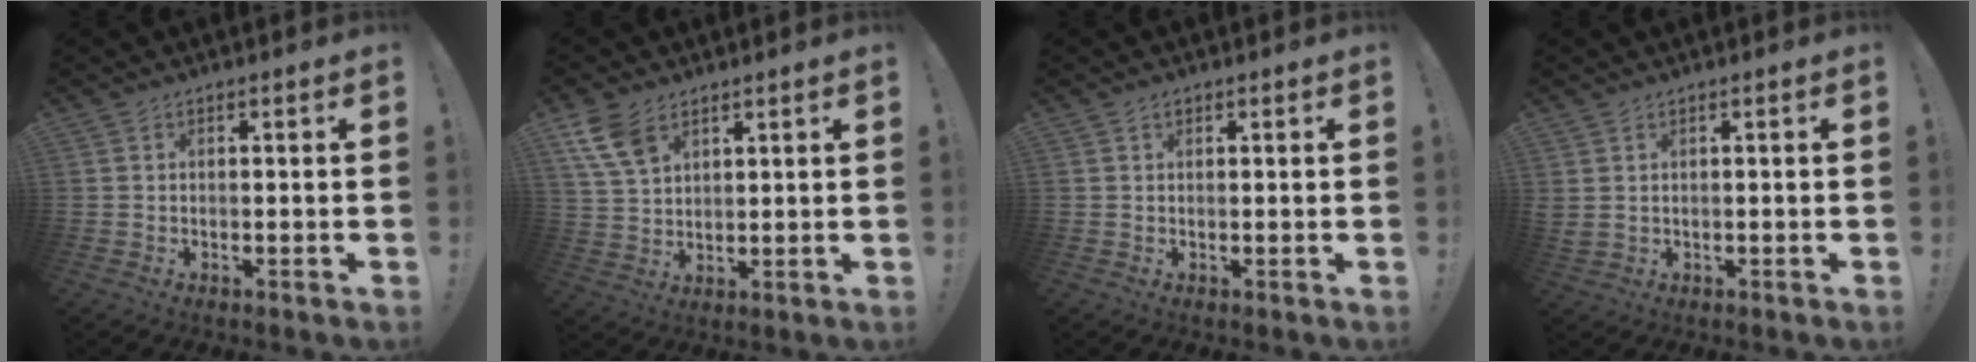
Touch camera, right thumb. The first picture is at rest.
{"total": 9.2, "force": [5.5, 5.3, 5.1], "torque": [-0.102, -0.018, 0.109]}
{"total": 0.8, "force": [0.5, 0.6, 0.2], "torque": [-0.004, 0.001, 0.010]}
{"total": 1.8, "force": [1.1, 0.6, 1.4], "torque": [-0.028, 0.000, 0.021]}